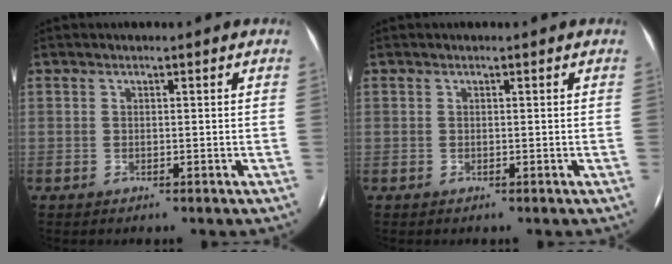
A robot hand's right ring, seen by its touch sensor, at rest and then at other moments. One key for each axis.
{"total": 0.0}